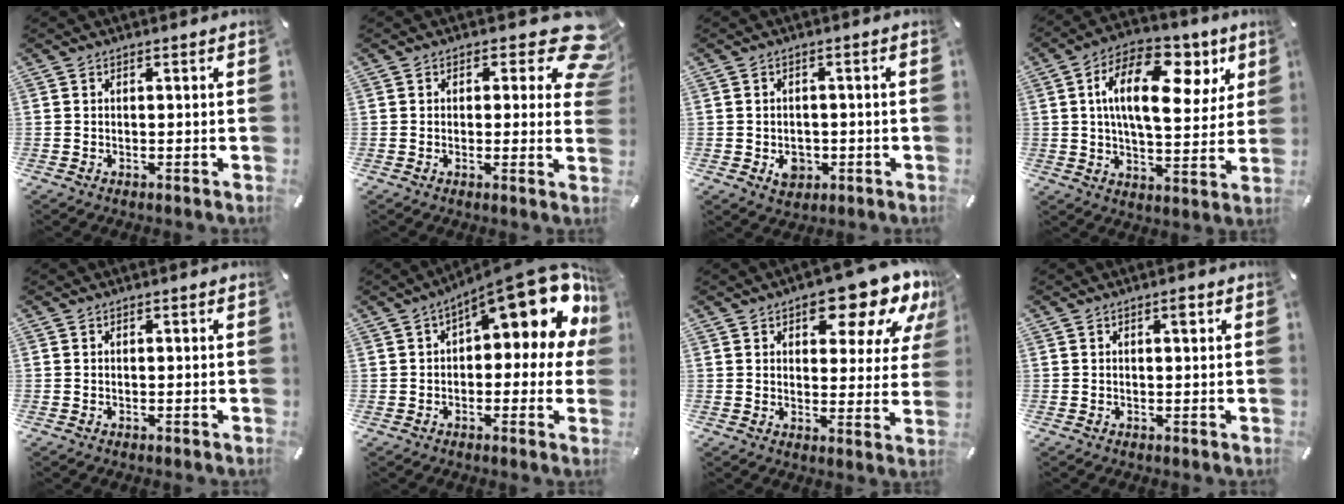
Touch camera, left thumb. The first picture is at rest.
{"total": 11.2, "force": [5.2, 5.1, 8.4], "torque": [-0.091, -0.035, 0.089]}
{"total": 4.8, "force": [-1.4, 3.9, 2.3], "torque": [-0.027, -0.001, -0.024]}
{"total": 19.9, "force": [6.9, 10.3, 15.5], "torque": [-0.256, -0.019, 0.113]}
{"total": 0.0}
{"total": 18.1, "force": [8.1, 7.1, 14.6], "torque": [-0.197, -0.055, 0.133]}
{"total": 15.3, "force": [9.9, 6.7, 9.6], "torque": [-0.114, -0.063, 0.161]}
{"total": 1.6, "force": [0.6, 0.5, 1.3], "torque": [-0.020, 0.001, 0.008]}